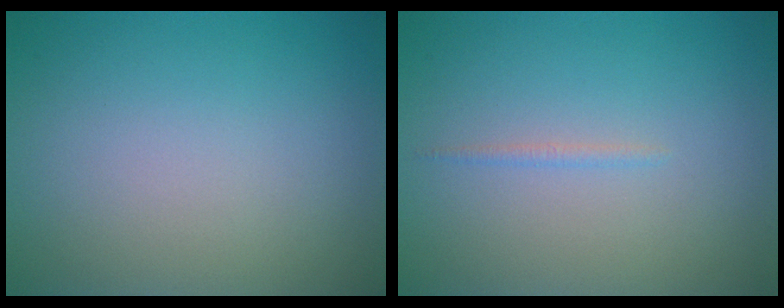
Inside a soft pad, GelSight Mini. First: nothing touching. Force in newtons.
{"total": 0.6, "press": 0.6, "slide": 0.1}